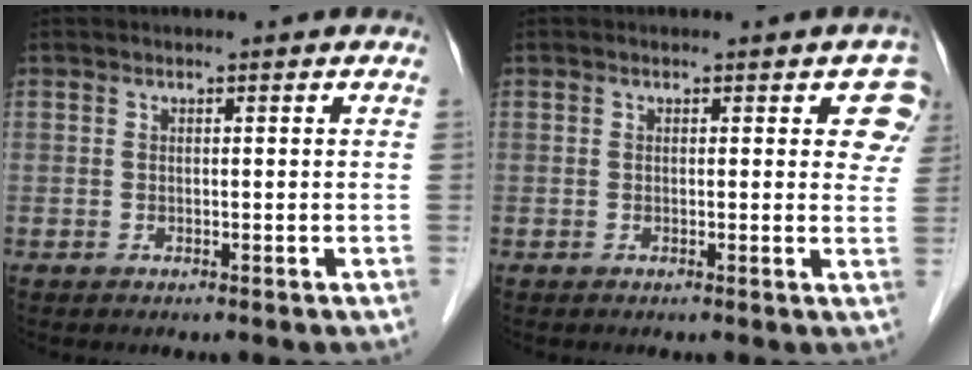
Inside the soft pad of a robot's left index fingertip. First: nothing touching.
{"total": 3.9, "force": [2.5, 2.2, 2.1], "torque": [0.004, -0.008, 0.011]}